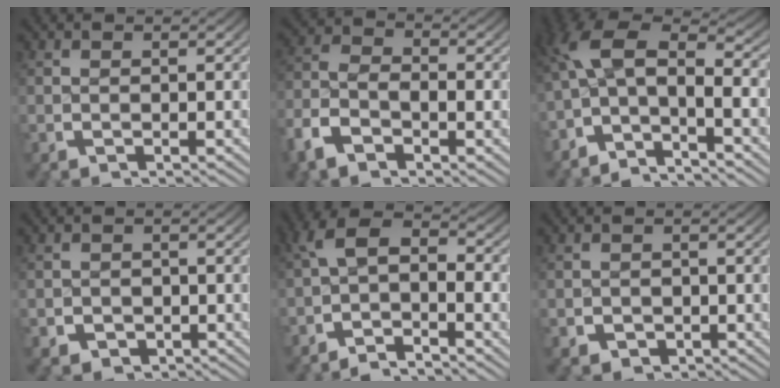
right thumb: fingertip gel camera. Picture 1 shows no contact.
{"total": 5.6, "force": [-1.9, 3.8, 3.6], "torque": [-0.090, -0.013, -0.033]}
{"total": 9.0, "force": [-0.9, 5.8, 6.9], "torque": [-0.146, -0.020, -0.024]}
{"total": 3.0, "force": [-1.7, 2.3, 0.9], "torque": [-0.011, -0.018, -0.021]}
{"total": 5.0, "force": [-0.6, 3.0, 4.0], "torque": [-0.064, -0.004, -0.019]}
{"total": 2.5, "force": [-1.4, 2.0, 0.7], "torque": [-0.010, -0.015, -0.017]}